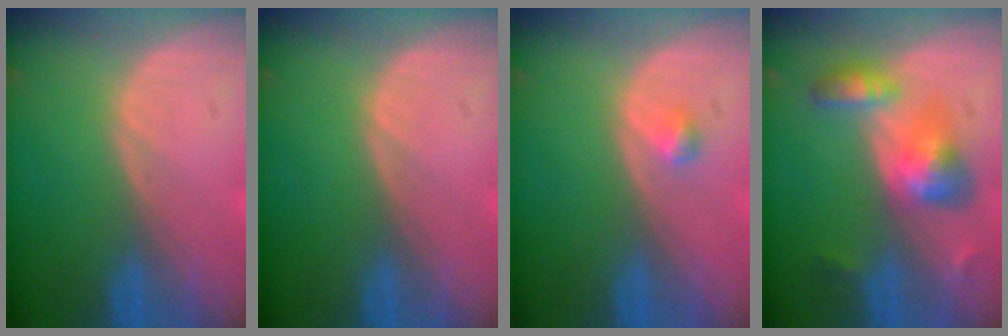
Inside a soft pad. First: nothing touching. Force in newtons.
{"total": 0.0}
{"total": 1.1, "press": 1.1, "slide": 0.1}
{"total": 6.2, "press": 6.1, "slide": 1.0}